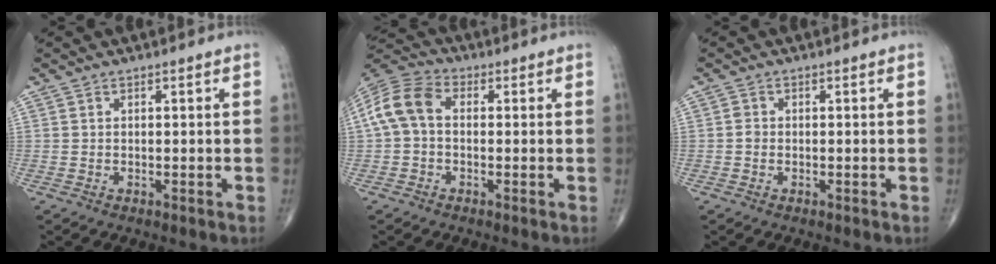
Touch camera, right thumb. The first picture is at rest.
{"total": 9.2, "force": [0.4, 6.3, 6.7], "torque": [-0.136, 0.029, -0.005]}
{"total": 1.1, "force": [-0.2, 0.9, 0.5], "torque": [-0.004, 0.003, -0.005]}